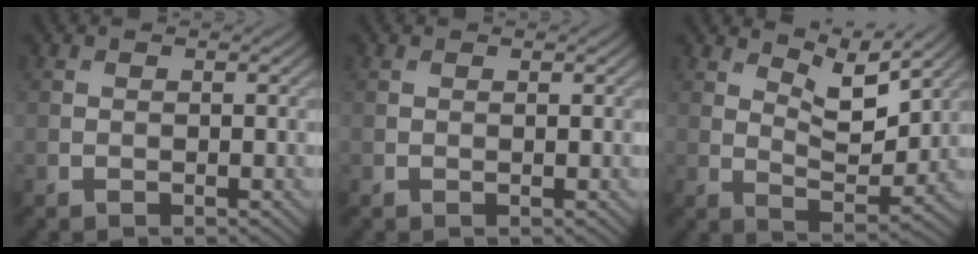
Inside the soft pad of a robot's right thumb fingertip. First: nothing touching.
{"total": 0.0}
{"total": 7.2, "force": [5.2, 2.2, 4.6], "torque": [-0.087, -0.012, 0.090]}